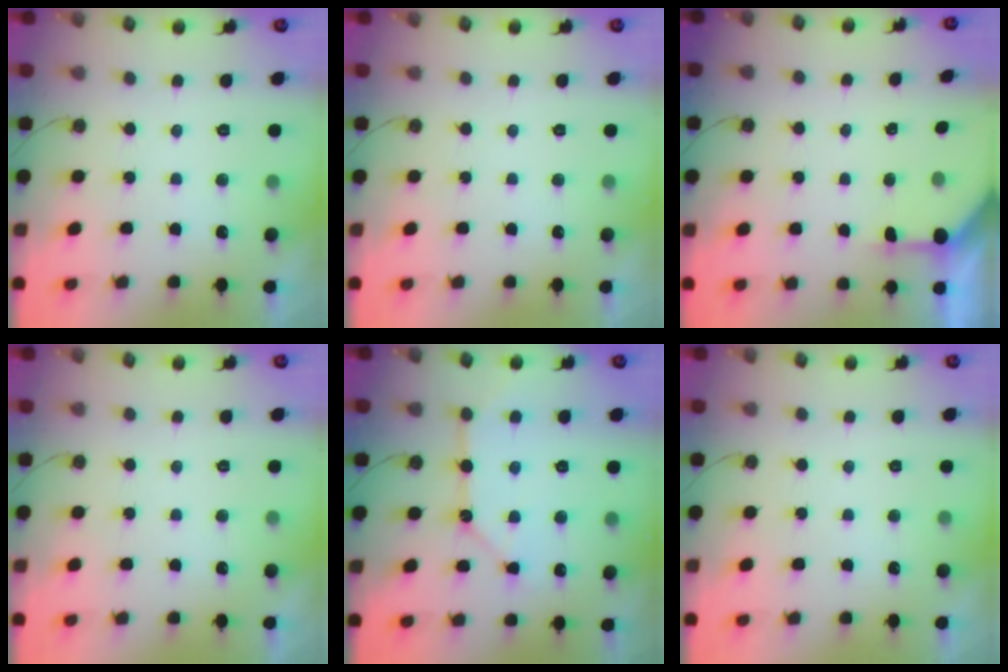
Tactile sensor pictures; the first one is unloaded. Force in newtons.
{"total": 0.0}
{"total": 3.6, "press": 3.6, "slide": 0.3}
{"total": 0.0}
{"total": 10.5, "press": 10.5, "slide": 1.2}
{"total": 0.0}